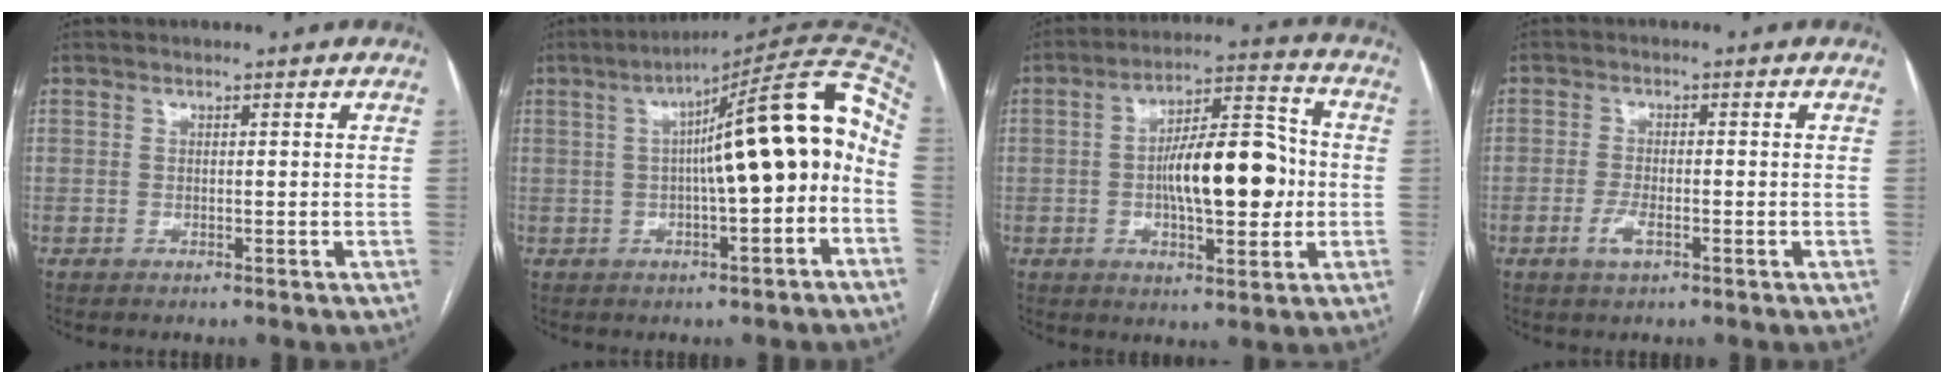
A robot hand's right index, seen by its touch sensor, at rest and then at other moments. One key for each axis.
{"total": 15.7, "fx": 0.0, "fy": 1.6, "fz": 15.6, "tx": -0.227, "ty": 0.046, "tz": -0.002}
{"total": 13.7, "fx": -0.9, "fy": 4.5, "fz": 12.9, "tx": -0.212, "ty": 0.023, "tz": -0.012}
{"total": 2.9, "fx": -1.3, "fy": 0.9, "fz": 2.4, "tx": -0.053, "ty": -0.002, "tz": -0.023}